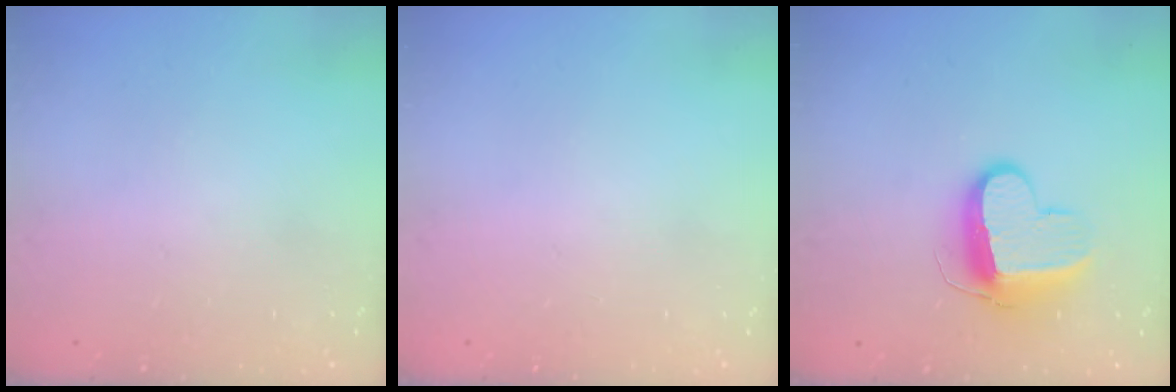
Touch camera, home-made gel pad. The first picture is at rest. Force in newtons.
{"total": 0.0}
{"total": 11.3, "press": 11.3, "slide": 1.1}